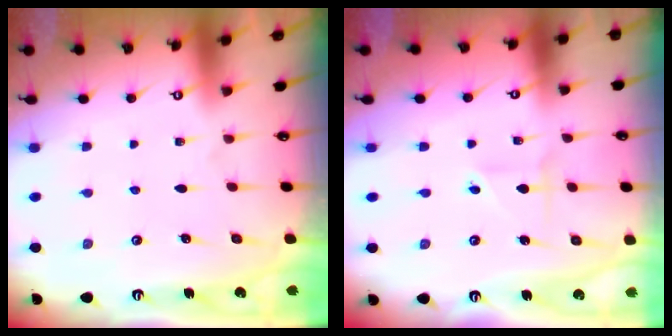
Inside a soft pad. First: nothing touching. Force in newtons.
{"total": 2.0, "press": 1.9, "slide": 0.5}